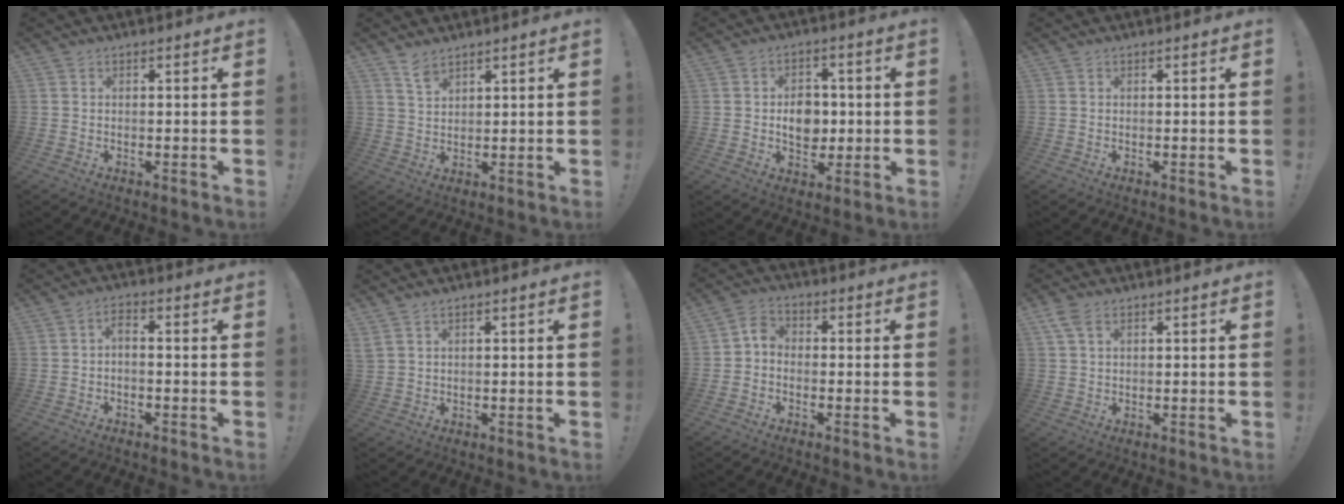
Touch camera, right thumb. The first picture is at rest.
{"total": 4.8, "force": [3.8, 2.0, 1.9], "torque": [-0.032, -0.026, 0.072]}
{"total": 8.6, "force": [-0.3, 6.9, 5.1], "torque": [-0.069, 0.006, -0.004]}
{"total": 0.0}
{"total": 2.6, "force": [-1.4, 0.7, 2.0], "torque": [-0.045, 0.007, -0.028]}
{"total": 2.3, "force": [1.5, 1.0, 1.4], "torque": [-0.029, -0.001, 0.030]}
{"total": 3.9, "force": [-1.7, 2.8, 2.1], "torque": [-0.042, 0.013, -0.032]}
{"total": 4.2, "force": [2.2, 2.2, 2.9], "torque": [-0.052, -0.007, 0.041]}